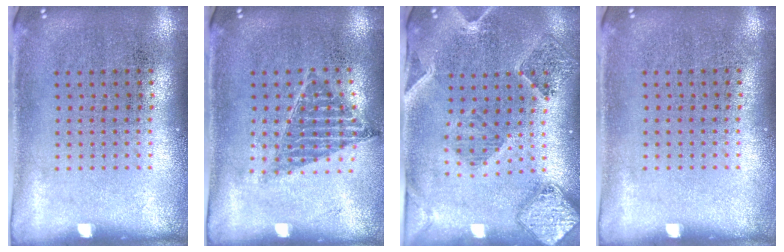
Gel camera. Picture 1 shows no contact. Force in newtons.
{"total": 0.9, "press": 0.9, "slide": 0.2}
{"total": 1.6, "press": 1.6, "slide": 0.3}
{"total": 0.0}